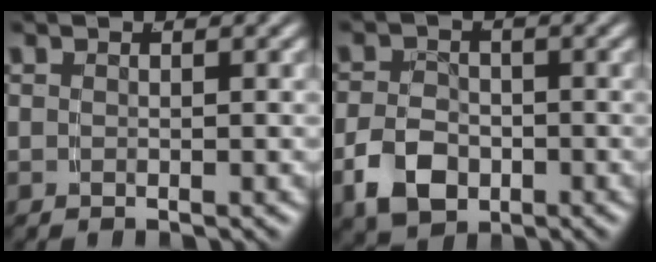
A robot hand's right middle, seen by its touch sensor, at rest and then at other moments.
{"total": 4.5, "force": [-1.5, 3.3, 2.6], "torque": [-0.048, -0.007, -0.024]}